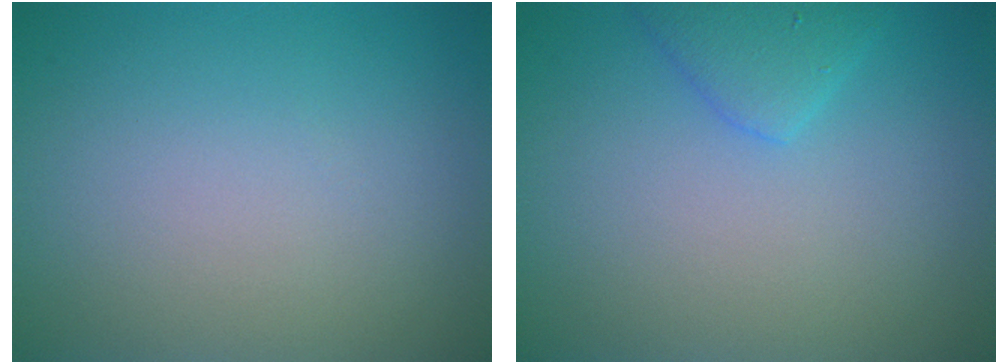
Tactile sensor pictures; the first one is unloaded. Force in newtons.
{"total": 2.2, "press": 2.2, "slide": 0.2}